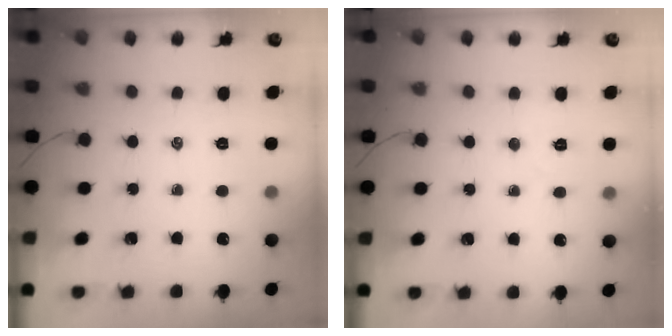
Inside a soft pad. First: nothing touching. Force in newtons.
{"total": 4.1, "press": 4.0, "slide": 0.9}